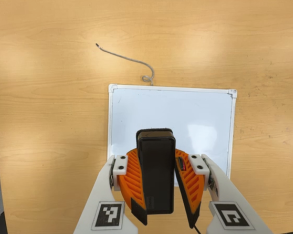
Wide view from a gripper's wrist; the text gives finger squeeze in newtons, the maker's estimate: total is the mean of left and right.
{"total": 11.2, "left": 10.1, "right": 12.3}